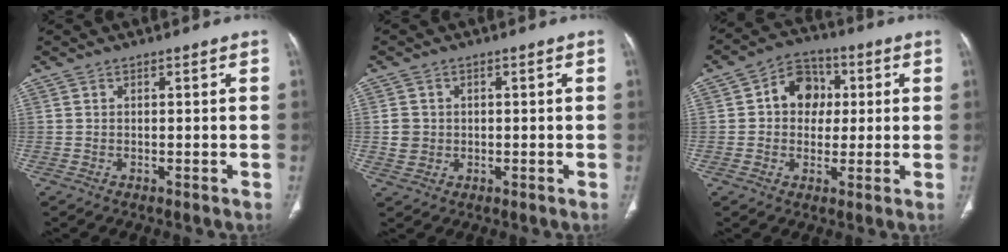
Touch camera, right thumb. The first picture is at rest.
{"total": 3.6, "force": [0.0, 3.3, 1.3], "torque": [-0.010, 0.004, 0.006]}
{"total": 9.4, "force": [1.6, 7.6, 5.2], "torque": [-0.039, 0.012, 0.016]}